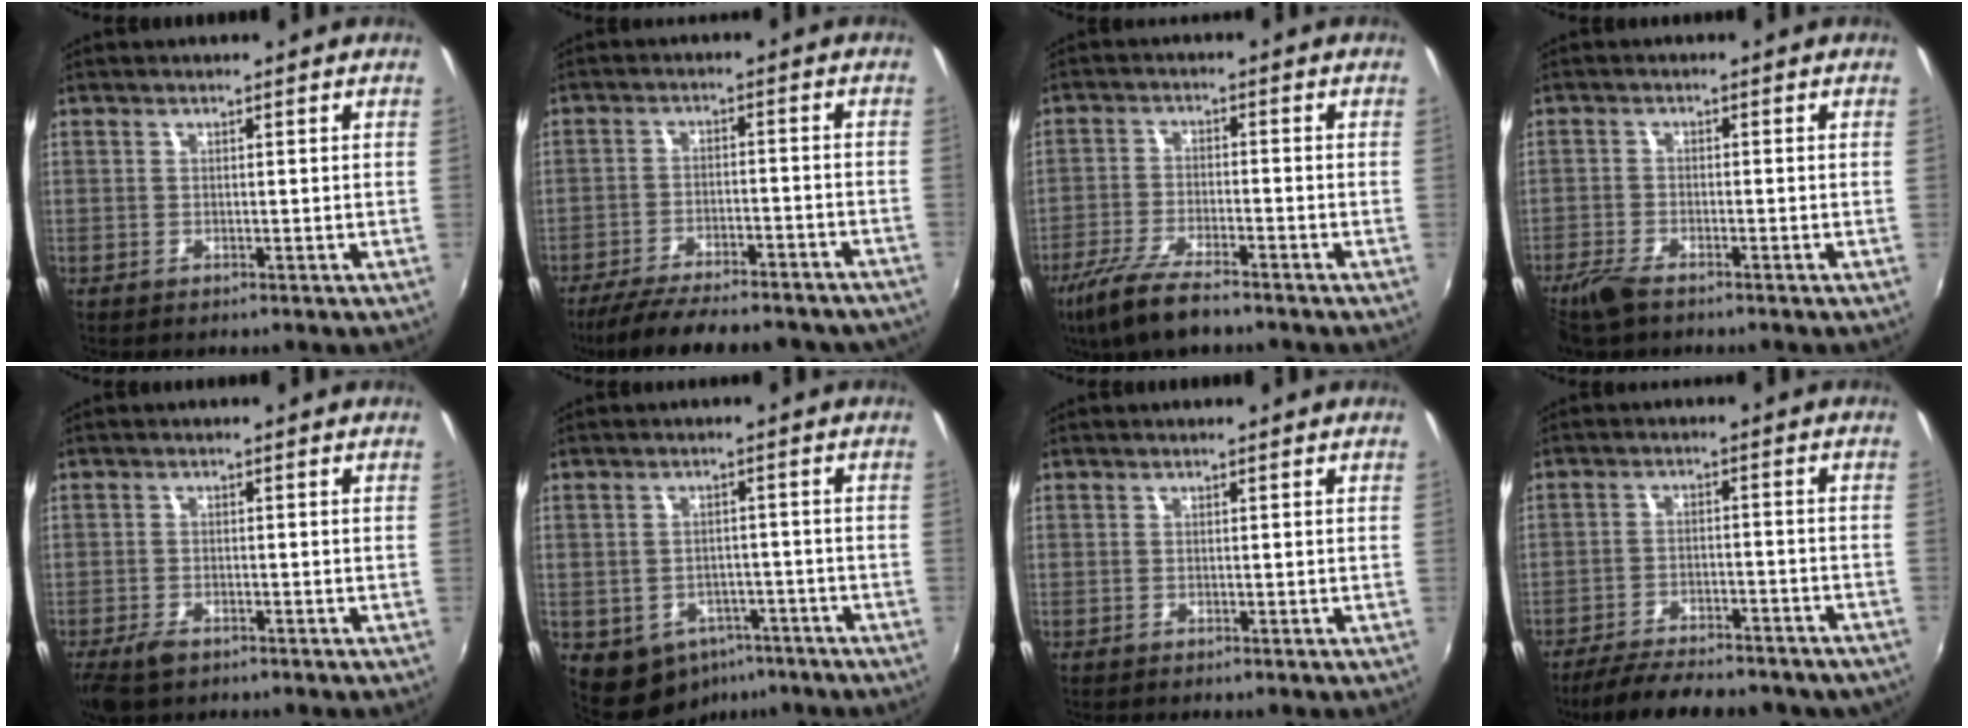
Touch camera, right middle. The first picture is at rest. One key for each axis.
{"total": 21.6, "fx": -18.5, "fy": 5.3, "fz": 9.7, "tx": -0.184, "ty": -0.023, "tz": -0.249}
{"total": 9.9, "fx": -7.5, "fy": 2.0, "fz": 6.2, "tx": -0.143, "ty": -0.029, "tz": -0.140}
{"total": 5.0, "fx": -3.9, "fy": 1.4, "fz": 2.8, "tx": -0.081, "ty": -0.011, "tz": -0.080}
{"total": 4.6, "fx": -3.2, "fy": 2.1, "fz": 2.5, "tx": -0.068, "ty": -0.014, "tz": -0.060}
{"total": 8.8, "fx": -5.1, "fy": 6.6, "fz": 3.0, "tx": -0.074, "ty": 0.003, "tz": -0.053}
{"total": 0.0}
{"total": 18.7, "fx": -15.5, "fy": 5.6, "fz": 8.9, "tx": -0.172, "ty": -0.021, "tz": -0.207}